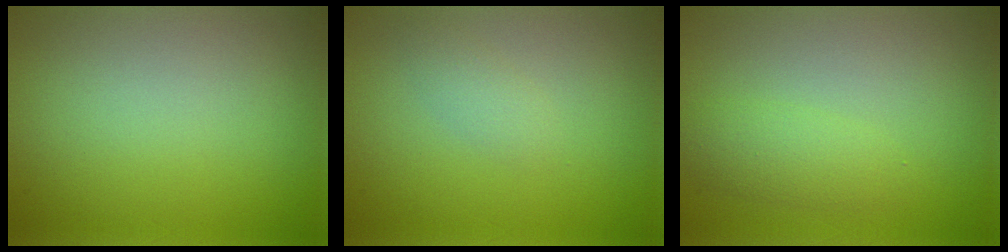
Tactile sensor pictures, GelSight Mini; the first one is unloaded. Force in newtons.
{"total": 1.3, "press": 1.3, "slide": 0.1}
{"total": 2.1, "press": 2.1, "slide": 0.1}